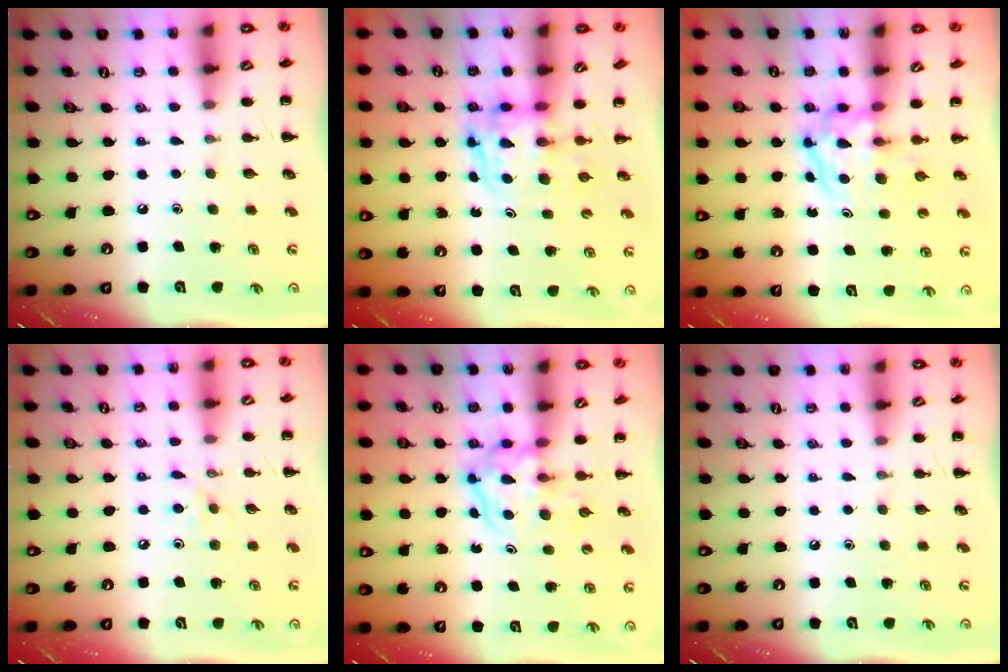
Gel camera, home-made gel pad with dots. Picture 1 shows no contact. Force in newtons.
{"total": 2.7, "press": 2.7, "slide": 0.2}
{"total": 3.8, "press": 3.8, "slide": 0.4}
{"total": 3.8, "press": 3.6, "slide": 1.2}
{"total": 3.9, "press": 3.9, "slide": 0.4}
{"total": 0.0}